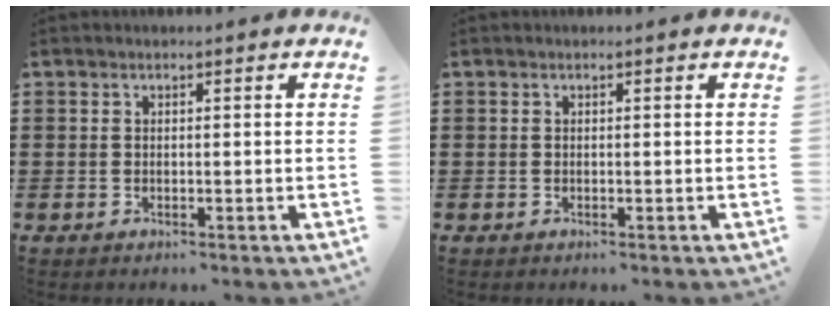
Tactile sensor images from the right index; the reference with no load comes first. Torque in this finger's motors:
{"motor_torque": [0.21, 0.02, 0.03, 0.01]}